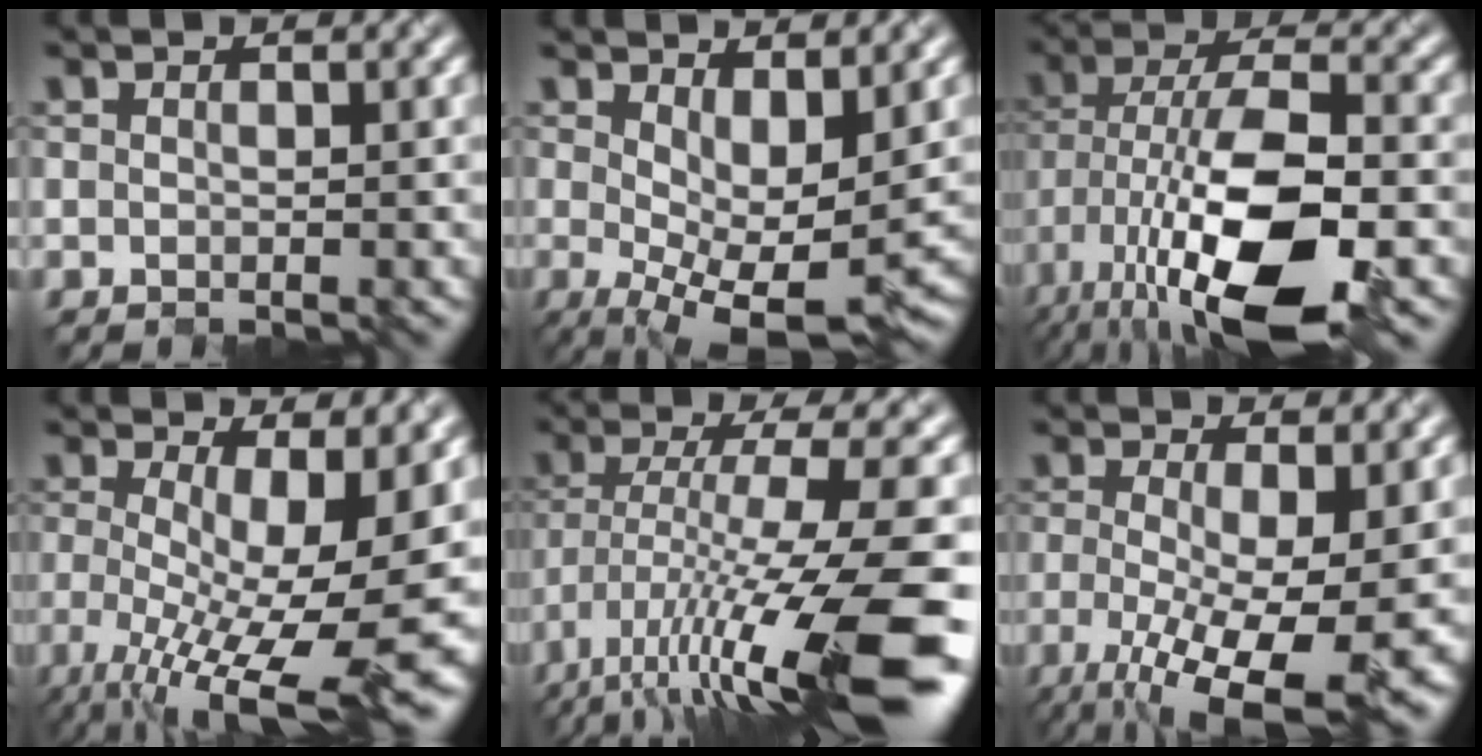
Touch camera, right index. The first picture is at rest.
{"total": 7.0, "force": [-0.2, 2.4, 6.6], "torque": [-0.111, -0.018, 0.002]}
{"total": 15.1, "force": [-5.9, 6.2, 12.4], "torque": [-0.232, -0.026, -0.102]}
{"total": 15.2, "force": [-3.4, 5.2, 13.9], "torque": [-0.201, -0.036, -0.031]}
{"total": 14.7, "force": [-7.1, 3.1, 12.5], "torque": [-0.219, -0.016, -0.110]}
{"total": 12.8, "force": [-3.9, 3.9, 11.5], "torque": [-0.186, -0.023, -0.051]}